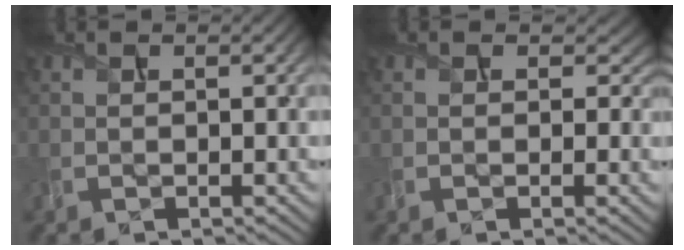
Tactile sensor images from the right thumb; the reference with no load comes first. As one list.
[{"total": 2.0, "force": [0.6, 1.6, 1.0], "torque": [-0.020, -0.010, 0.008]}]